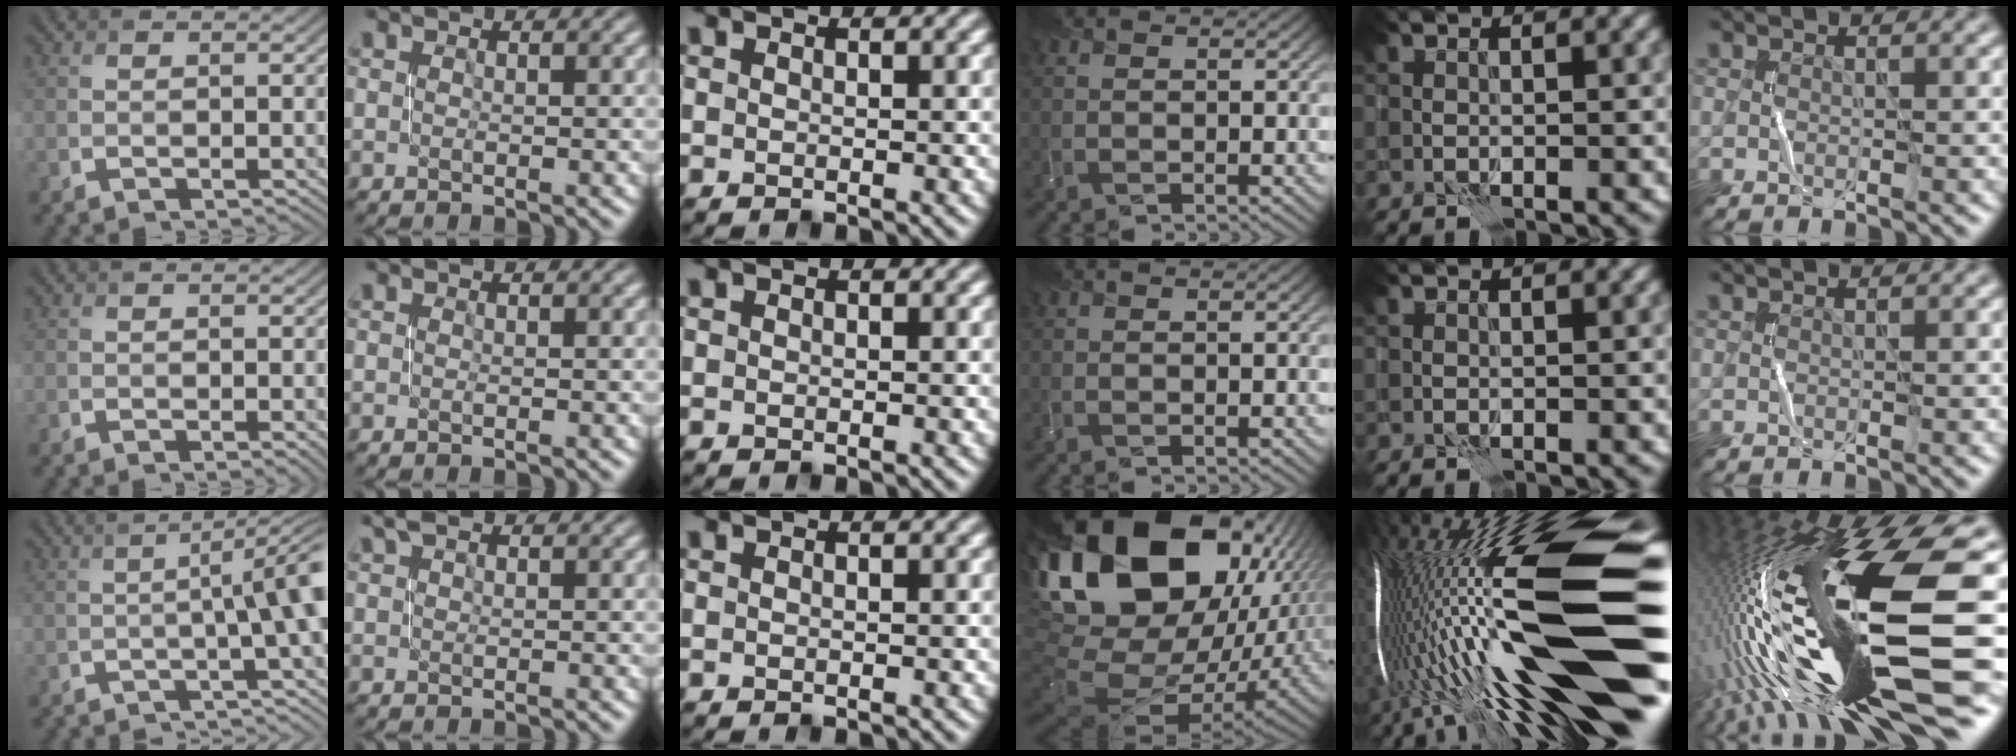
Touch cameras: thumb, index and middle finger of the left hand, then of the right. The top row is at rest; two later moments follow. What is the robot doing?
{"motion": "open", "object": "stapler"}